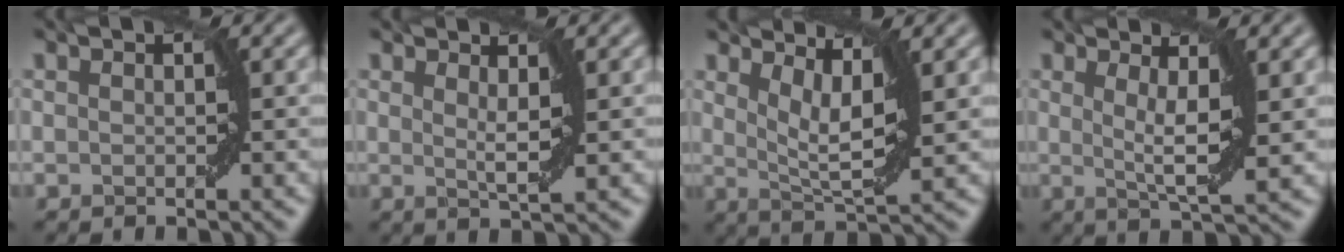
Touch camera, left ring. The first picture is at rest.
{"total": 2.0, "force": [0.9, 0.3, 1.8], "torque": [-0.028, -0.008, 0.016]}
{"total": 4.6, "force": [2.4, 1.1, 3.7], "torque": [-0.062, -0.004, 0.047]}
{"total": 4.1, "force": [1.1, 0.7, 3.8], "torque": [-0.063, -0.007, 0.020]}